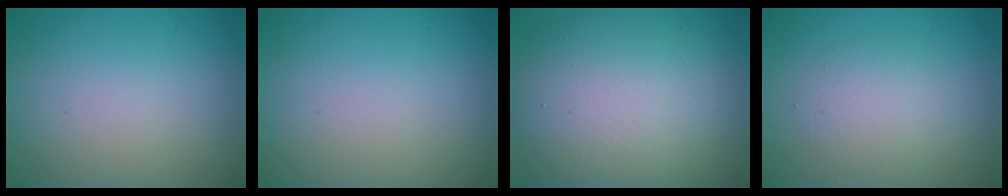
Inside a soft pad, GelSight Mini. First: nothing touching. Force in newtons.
{"total": 0.0}
{"total": 11.4, "press": 11.4, "slide": 1.0}
{"total": 2.5, "press": 2.5, "slide": 0.2}